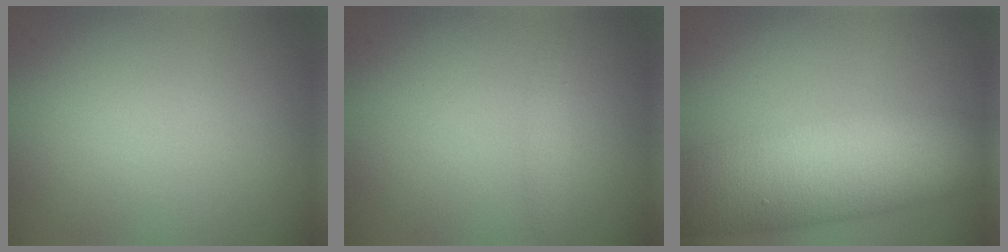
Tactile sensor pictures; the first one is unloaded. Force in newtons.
{"total": 1.0, "press": 1.0, "slide": 0.0}
{"total": 11.6, "press": 11.6, "slide": 0.5}